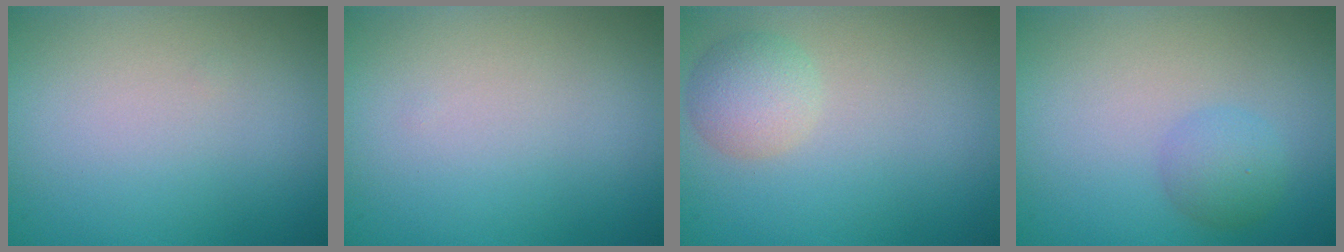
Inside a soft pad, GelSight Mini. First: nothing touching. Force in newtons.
{"total": 0.0}
{"total": 2.7, "press": 2.7, "slide": 0.1}
{"total": 2.0, "press": 2.0, "slide": 0.1}